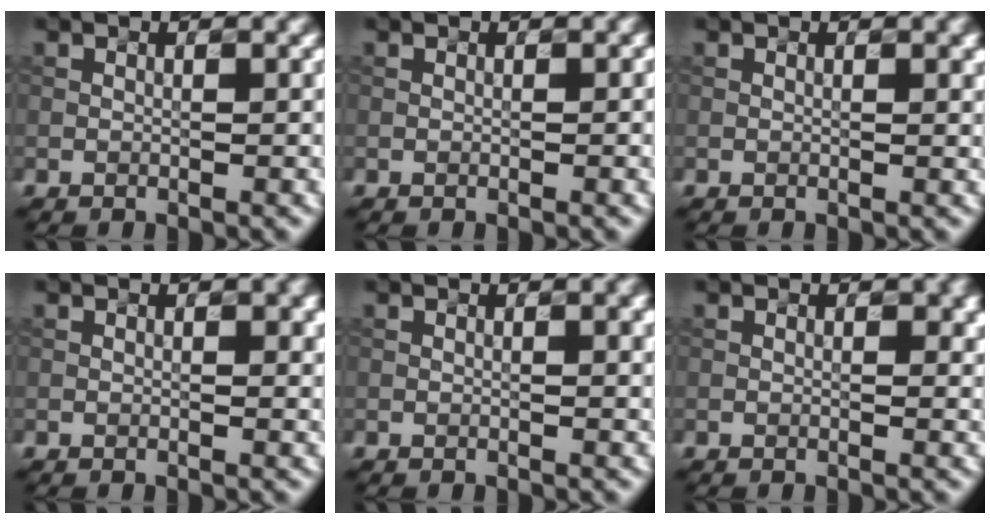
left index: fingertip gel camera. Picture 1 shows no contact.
{"total": 0.0}
{"total": 1.3, "force": [0.4, 0.5, 1.1], "torque": [-0.008, 0.003, 0.005]}
{"total": 1.4, "force": [0.4, 0.5, 1.3], "torque": [-0.010, 0.003, 0.010]}
{"total": 1.8, "force": [0.5, 0.6, 1.6], "torque": [-0.013, 0.005, 0.005]}
{"total": 1.4, "force": [0.4, 0.5, 1.2], "torque": [-0.012, 0.002, 0.014]}